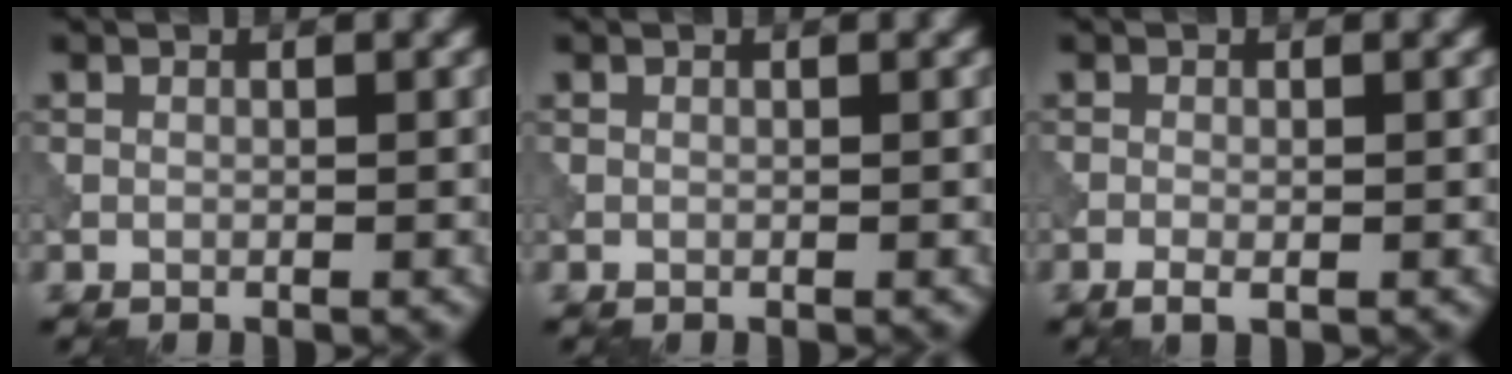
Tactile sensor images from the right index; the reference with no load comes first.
{"total": 0.0}
{"total": 1.3, "force": [-0.7, 0.4, 1.1], "torque": [-0.022, -0.003, -0.014]}